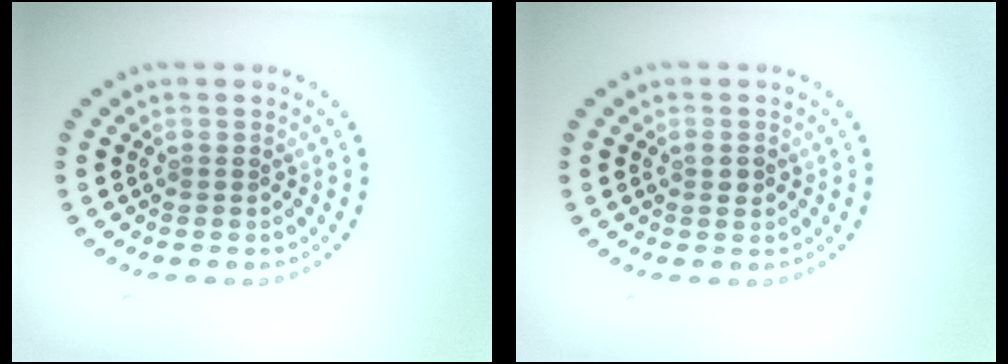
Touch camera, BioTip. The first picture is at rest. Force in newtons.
{"total": 1.1, "press": 1.1, "slide": 0.1}